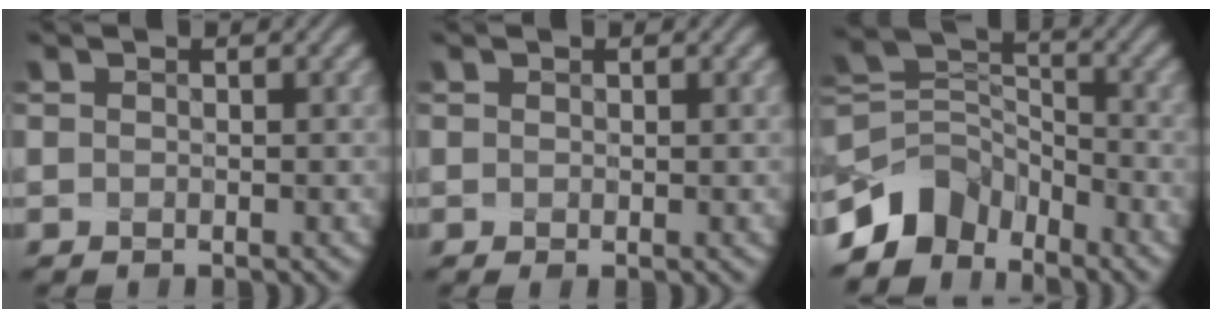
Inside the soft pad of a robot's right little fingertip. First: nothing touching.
{"total": 0.8, "force": [0.1, 0.4, 0.7], "torque": [-0.007, -0.002, 0.003]}
{"total": 6.0, "force": [-4.4, 3.7, 1.6], "torque": [-0.015, 0.005, -0.090]}